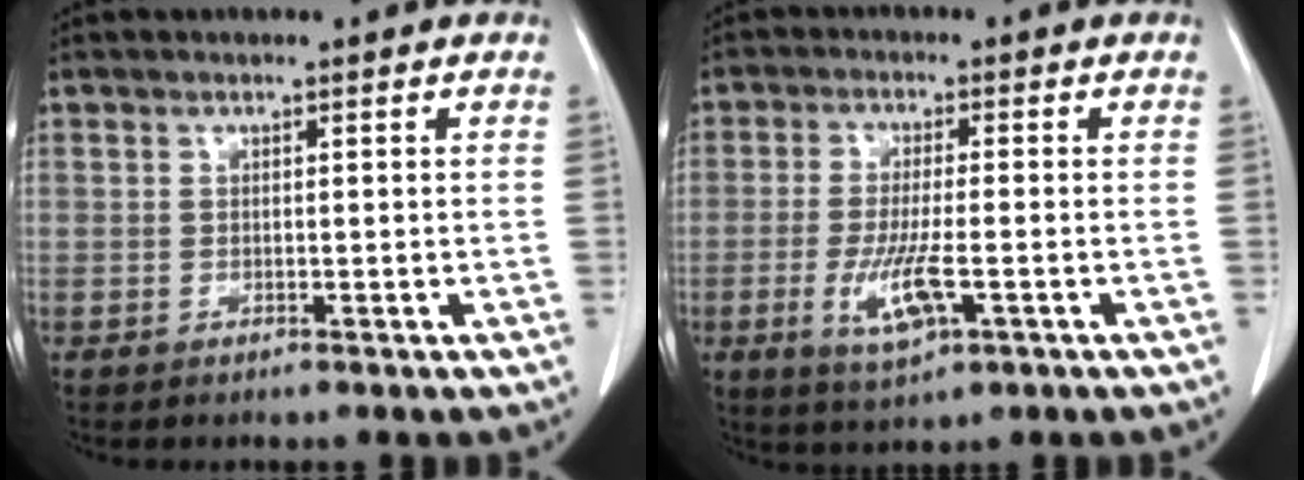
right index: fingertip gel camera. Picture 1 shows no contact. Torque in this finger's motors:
{"motor_torque": [0.45, 0.01, 0.28, 0.09]}